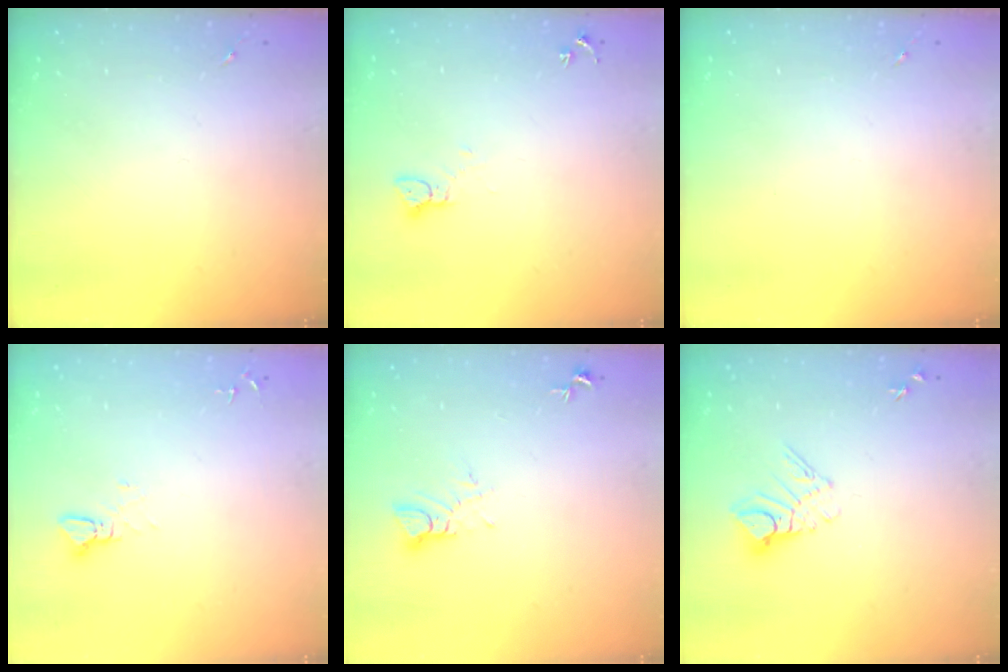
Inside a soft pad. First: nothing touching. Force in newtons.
{"total": 2.2, "press": 2.2, "slide": 0.2}
{"total": 0.0}
{"total": 2.4, "press": 2.4, "slide": 0.1}
{"total": 3.6, "press": 3.6, "slide": 0.2}
{"total": 8.9, "press": 8.9, "slide": 0.8}